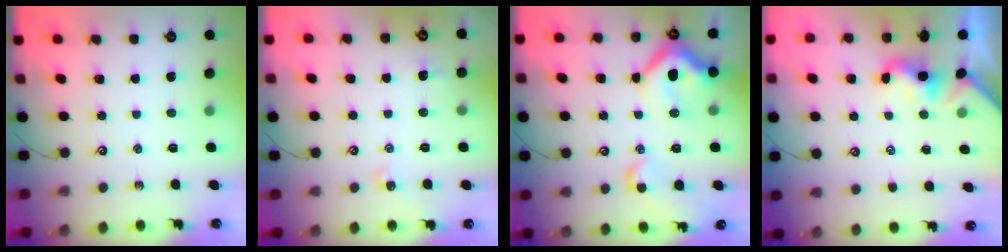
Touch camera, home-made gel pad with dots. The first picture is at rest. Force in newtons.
{"total": 2.1, "press": 2.0, "slide": 0.5}
{"total": 14.3, "press": 14.2, "slide": 1.1}
{"total": 1.8, "press": 1.7, "slide": 0.5}